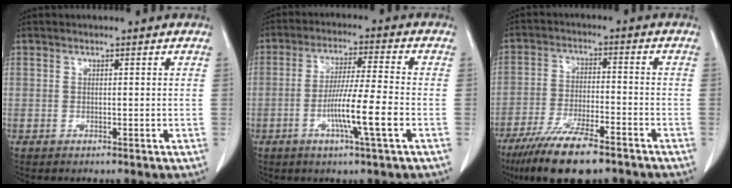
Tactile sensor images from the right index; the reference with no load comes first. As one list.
[{"total": 9.1, "force": [-3.0, -0.5, 8.6], "torque": [-0.156, -0.007, -0.057]}, {"total": 13.1, "force": [-9.6, 2.7, 8.6], "torque": [-0.155, -0.028, -0.163]}]